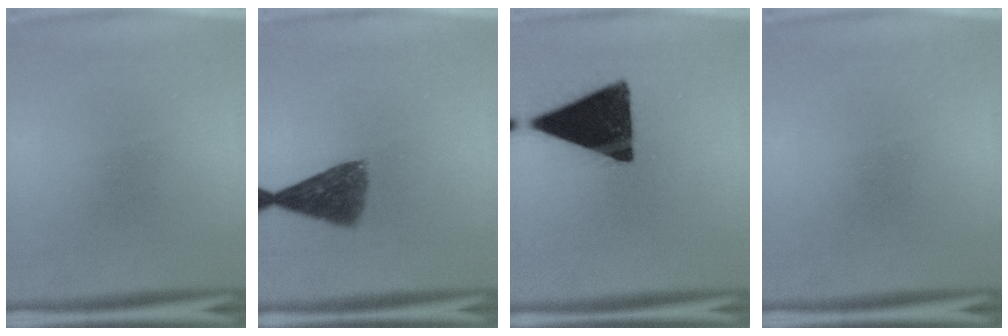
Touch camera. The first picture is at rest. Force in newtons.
{"total": 7.2}
{"total": 17.1}
{"total": 0.0}